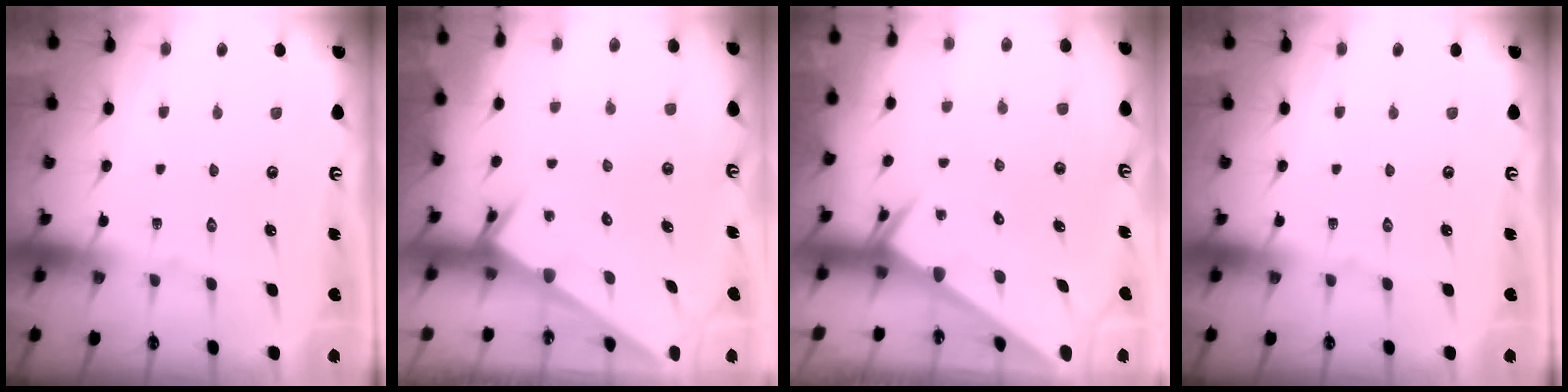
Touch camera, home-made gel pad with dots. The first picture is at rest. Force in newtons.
{"total": 2.4, "press": 2.4, "slide": 0.1}
{"total": 2.5, "press": 2.5, "slide": 0.1}
{"total": 0.0}